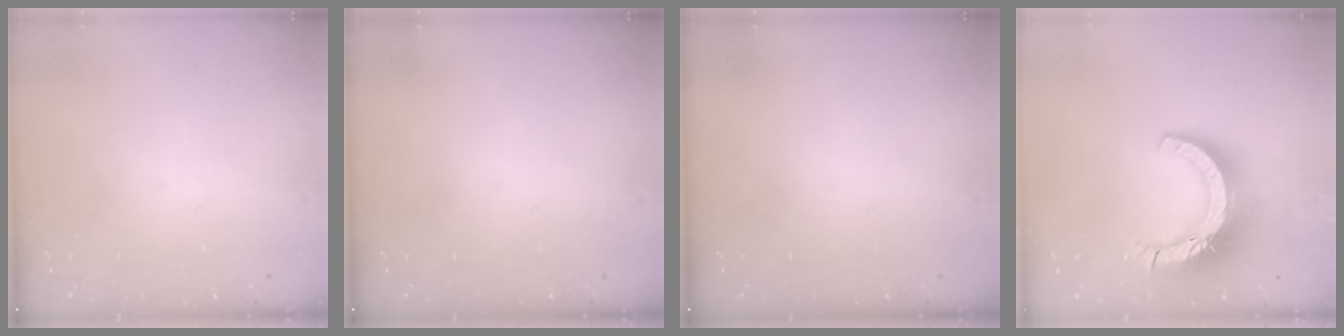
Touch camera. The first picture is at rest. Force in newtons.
{"total": 0.0}
{"total": 0.0}
{"total": 16.1, "press": 16.0, "slide": 1.5}